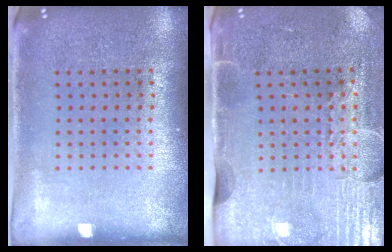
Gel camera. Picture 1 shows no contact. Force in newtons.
{"total": 4.3, "press": 3.6, "slide": 2.3}